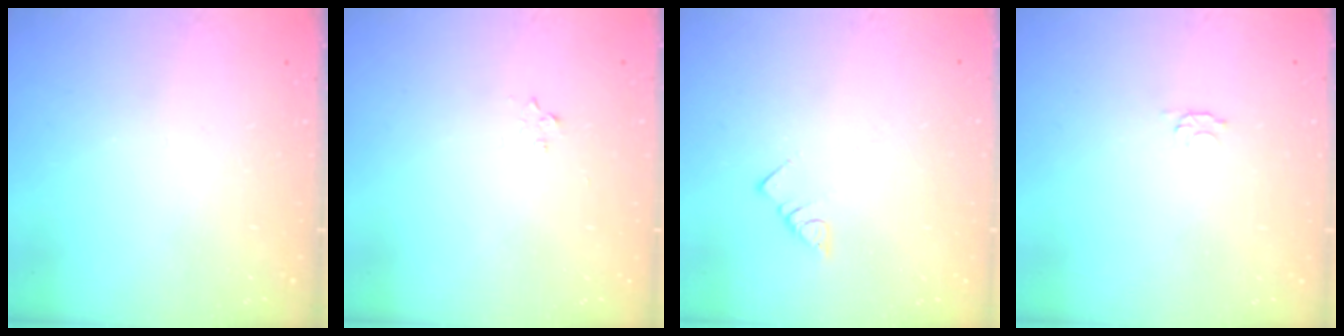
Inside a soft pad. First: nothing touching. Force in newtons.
{"total": 2.9, "press": 2.8, "slide": 0.4}
{"total": 3.0, "press": 3.0, "slide": 0.1}
{"total": 2.8, "press": 2.7, "slide": 0.5}